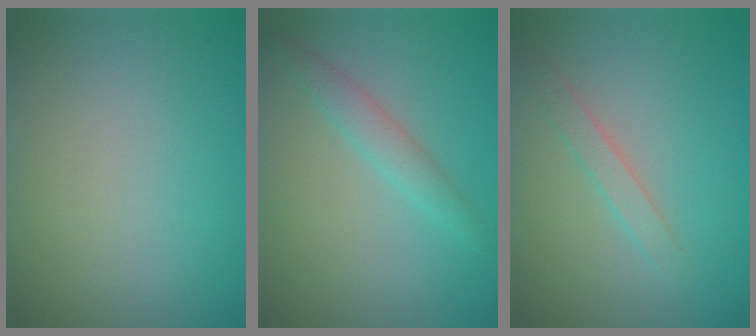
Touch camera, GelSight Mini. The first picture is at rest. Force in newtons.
{"total": 2.0, "press": 2.0, "slide": 0.1}
{"total": 1.5, "press": 1.5, "slide": 0.1}